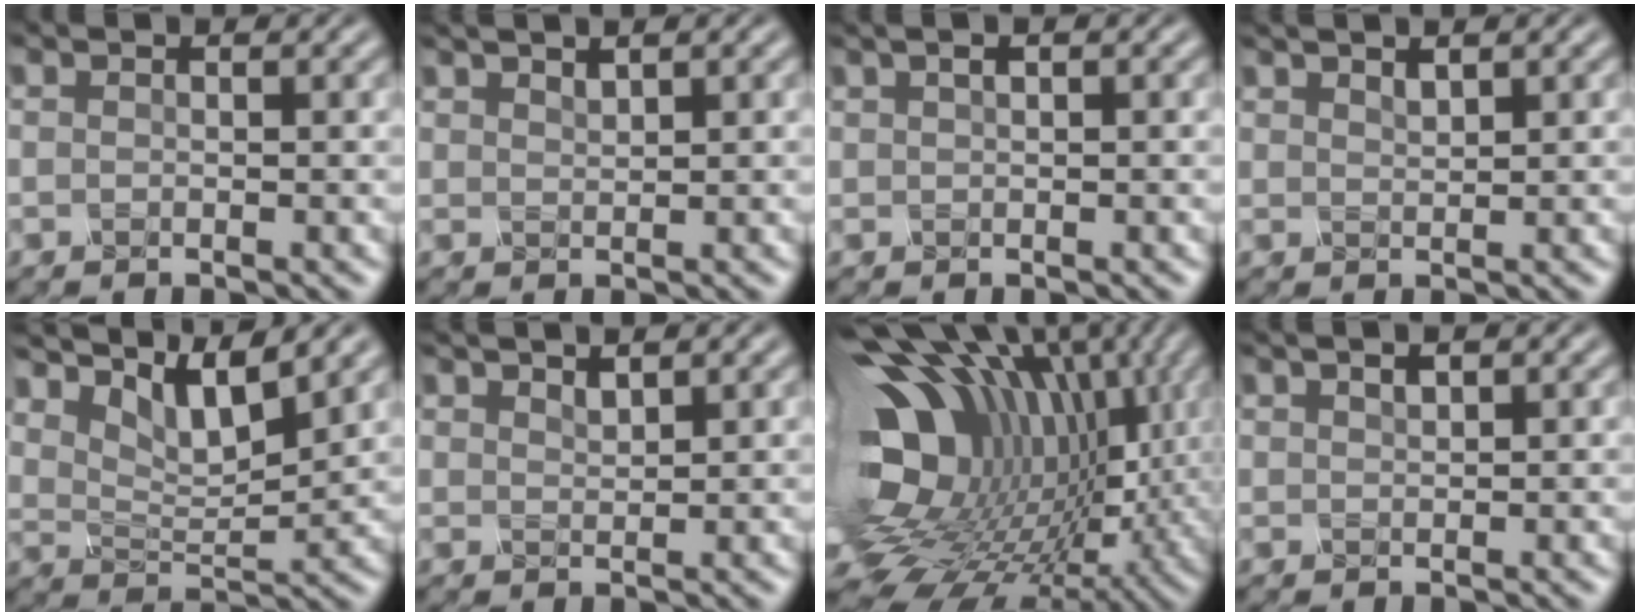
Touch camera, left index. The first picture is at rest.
{"total": 1.2, "force": [1.0, 0.2, 0.6], "torque": [-0.008, 0.005, 0.023]}
{"total": 1.2, "force": [0.4, 0.5, 1.0], "torque": [-0.018, 0.004, 0.012]}
{"total": 1.2, "force": [0.9, 0.3, 0.7], "torque": [-0.013, 0.003, 0.021]}
{"total": 6.8, "force": [4.4, 2.6, 4.5], "torque": [-0.091, 0.001, 0.079]}
{"total": 1.4, "force": [1.1, 0.4, 0.7], "torque": [-0.013, 0.003, 0.025]}
{"total": 18.5, "force": [0.2, 12.1, 14.0], "torque": [-0.261, -0.041, 0.039]}
{"total": 1.5, "force": [0.8, 0.6, 1.1], "torque": [-0.017, 0.005, 0.021]}